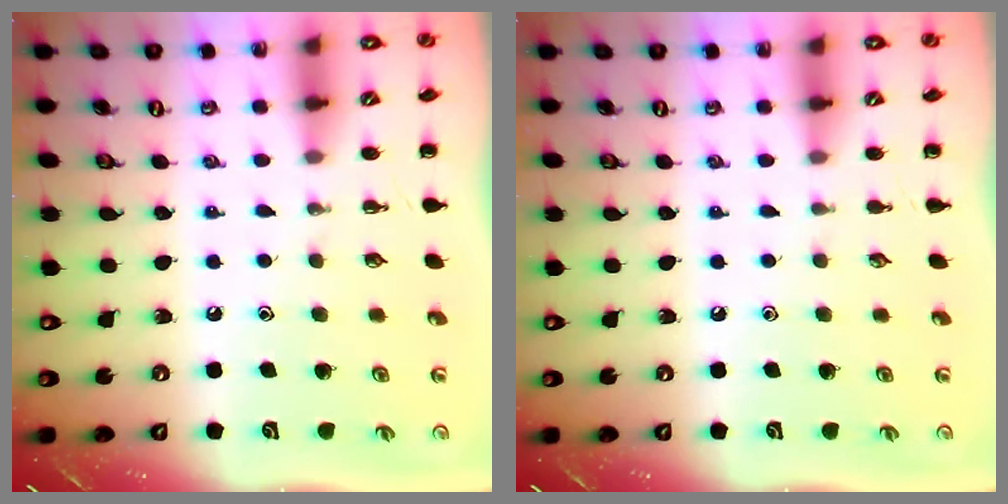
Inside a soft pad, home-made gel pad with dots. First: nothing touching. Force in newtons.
{"total": 0.0}